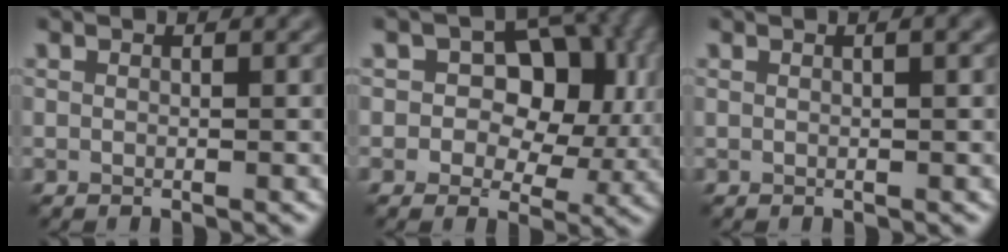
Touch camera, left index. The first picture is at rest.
{"total": 10.3, "force": [2.4, 7.3, 6.8], "torque": [-0.075, 0.012, 0.019]}
{"total": 1.3, "force": [0.6, 0.3, 1.1], "torque": [-0.015, 0.006, 0.005]}